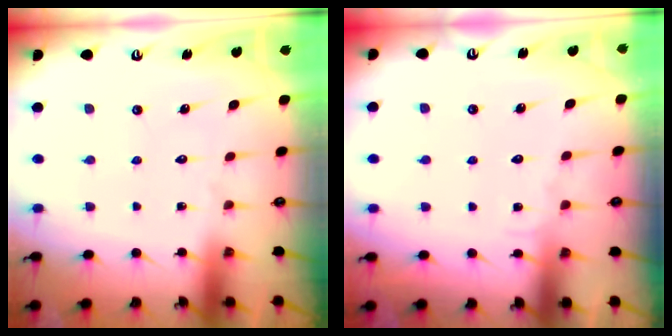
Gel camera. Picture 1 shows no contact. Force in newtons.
{"total": 2.9, "press": 2.9, "slide": 0.3}